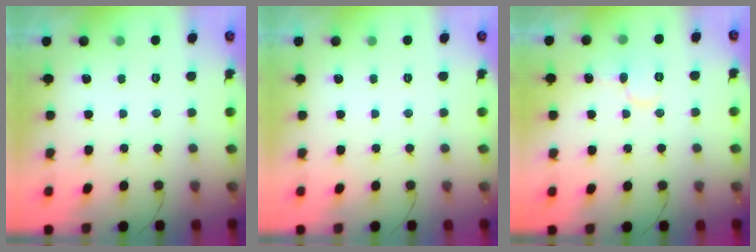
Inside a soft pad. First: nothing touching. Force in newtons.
{"total": 0.0}
{"total": 7.3, "press": 7.3, "slide": 1.0}